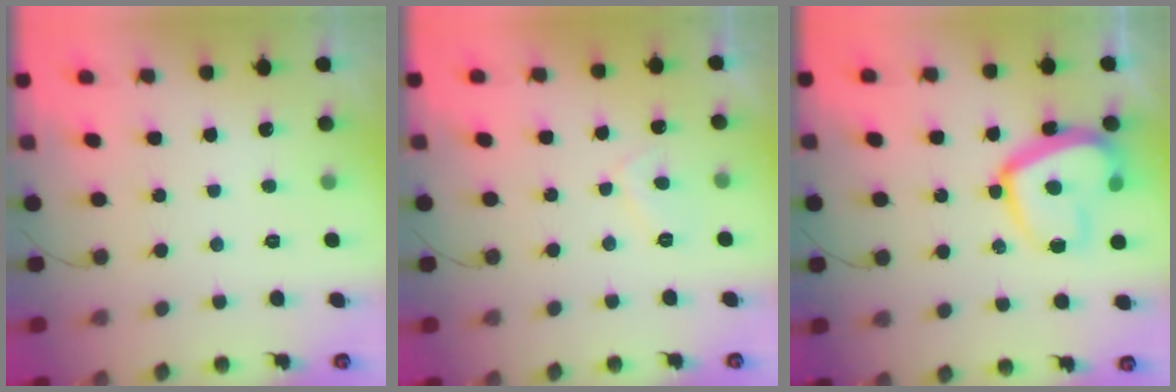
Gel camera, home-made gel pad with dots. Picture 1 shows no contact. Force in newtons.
{"total": 3.5, "press": 3.4, "slide": 0.8}
{"total": 16.3, "press": 16.3, "slide": 1.4}